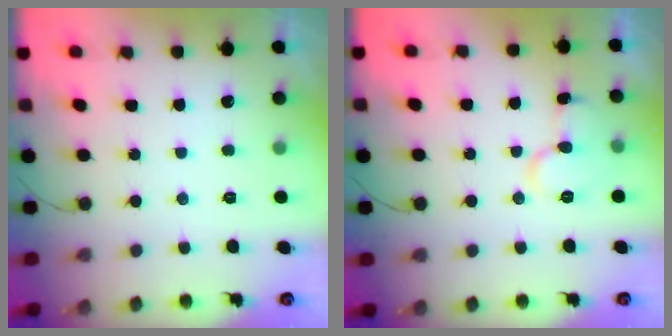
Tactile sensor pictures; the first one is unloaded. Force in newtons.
{"total": 8.6, "press": 8.6, "slide": 1.0}